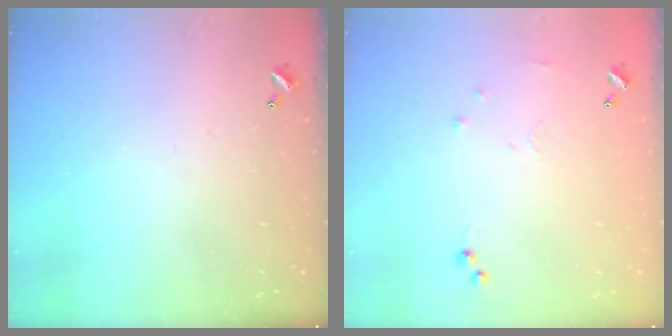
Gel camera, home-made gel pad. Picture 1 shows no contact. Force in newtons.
{"total": 6.2, "press": 6.2, "slide": 0.9}